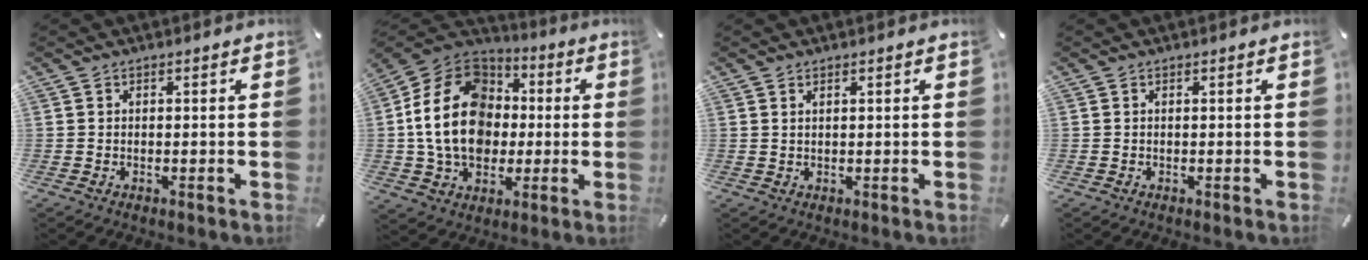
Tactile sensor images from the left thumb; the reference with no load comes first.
{"total": 19.6, "force": [-0.3, 15.8, 11.5], "torque": [-0.253, 0.014, -0.005]}
{"total": 0.9, "force": [0.6, 0.1, 0.7], "torque": [-0.013, -0.001, 0.010]}
{"total": 0.0}